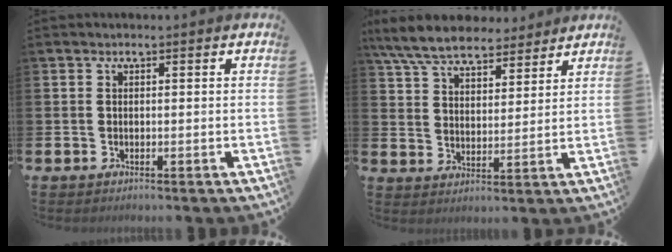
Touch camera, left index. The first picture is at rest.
{"total": 7.9, "force": [7.3, 2.2, 2.2], "torque": [-0.073, -0.028, 0.134]}